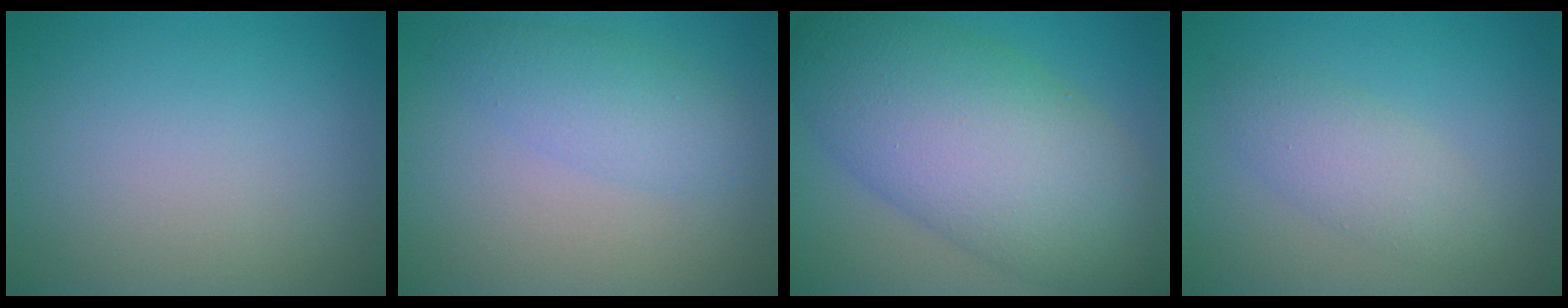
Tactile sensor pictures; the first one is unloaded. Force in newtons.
{"total": 2.9, "press": 2.9, "slide": 0.0}
{"total": 12.3, "press": 12.2, "slide": 0.4}
{"total": 2.7, "press": 2.7, "slide": 0.1}